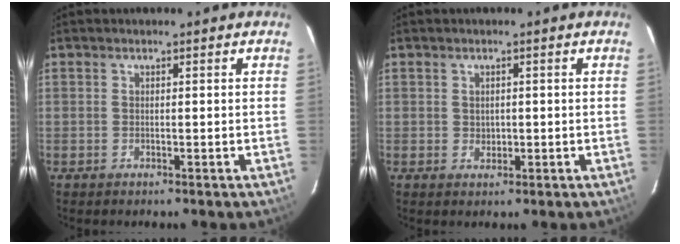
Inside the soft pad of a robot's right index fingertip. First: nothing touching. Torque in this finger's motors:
{"motor_torque": [-0.06, 0.08, -0.02, 0.00]}